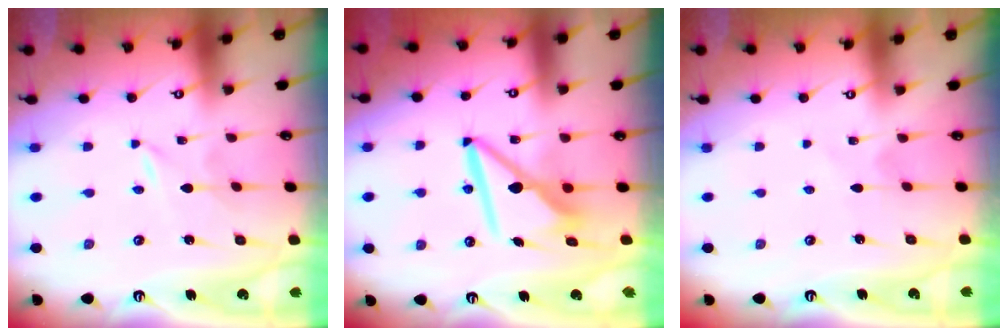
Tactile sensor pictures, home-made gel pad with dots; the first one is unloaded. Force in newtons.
{"total": 9.4, "press": 9.3, "slide": 1.1}
{"total": 2.8, "press": 2.8, "slide": 0.3}